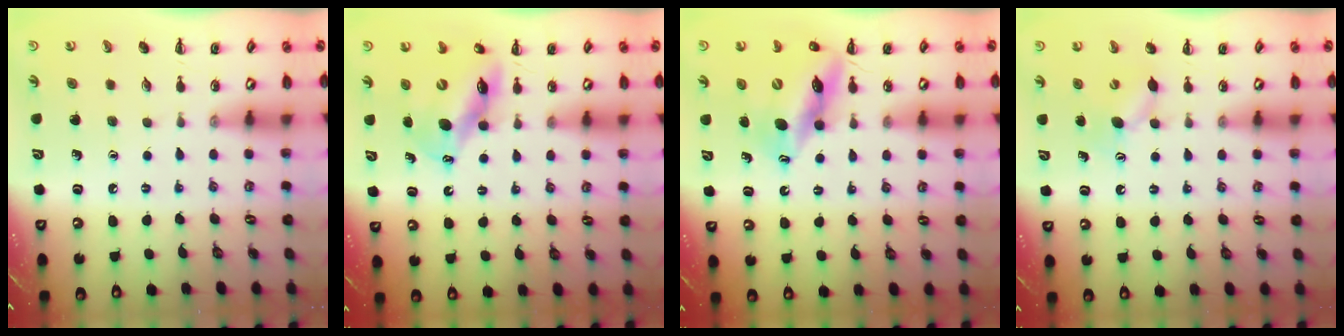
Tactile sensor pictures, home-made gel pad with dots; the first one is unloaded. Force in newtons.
{"total": 11.0, "press": 10.6, "slide": 2.9}
{"total": 13.6, "press": 13.0, "slide": 3.9}
{"total": 6.5, "press": 6.3, "slide": 1.5}